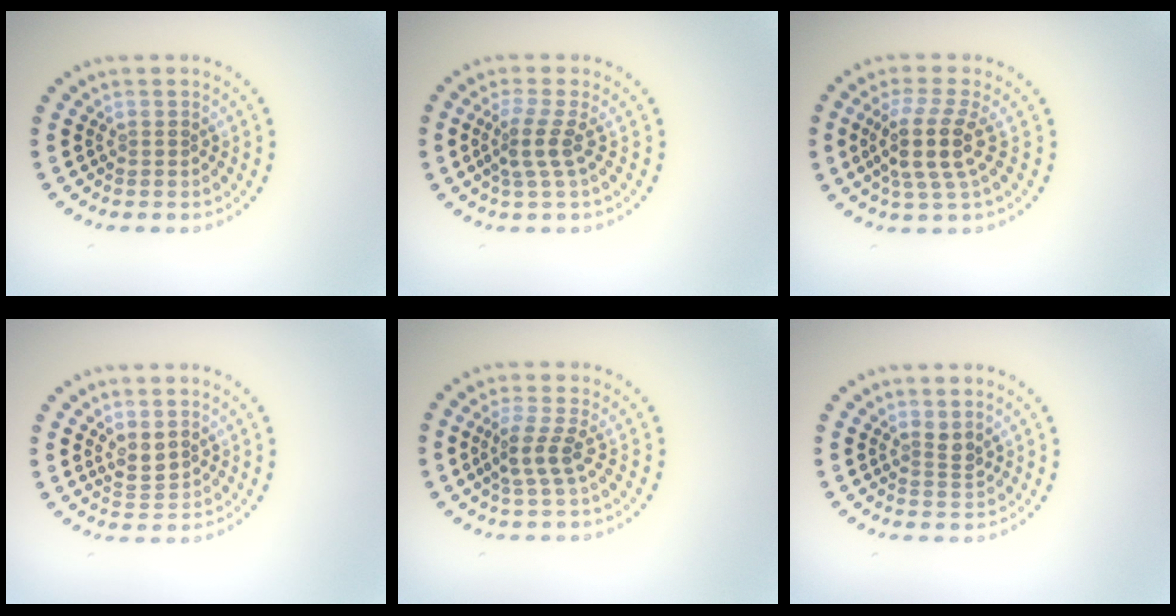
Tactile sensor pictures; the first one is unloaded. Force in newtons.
{"total": 2.5, "press": 1.8, "slide": 1.7}
{"total": 4.1, "press": 3.2, "slide": 2.6}
{"total": 2.1, "press": 1.9, "slide": 1.0}
{"total": 2.4, "press": 2.1, "slide": 1.2}
{"total": 1.3, "press": 1.0, "slide": 0.8}